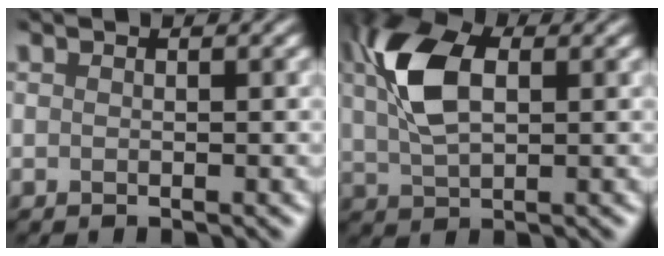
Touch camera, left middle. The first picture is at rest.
{"total": 5.8, "force": [1.9, 3.0, 4.6], "torque": [-0.122, 0.014, 0.041]}